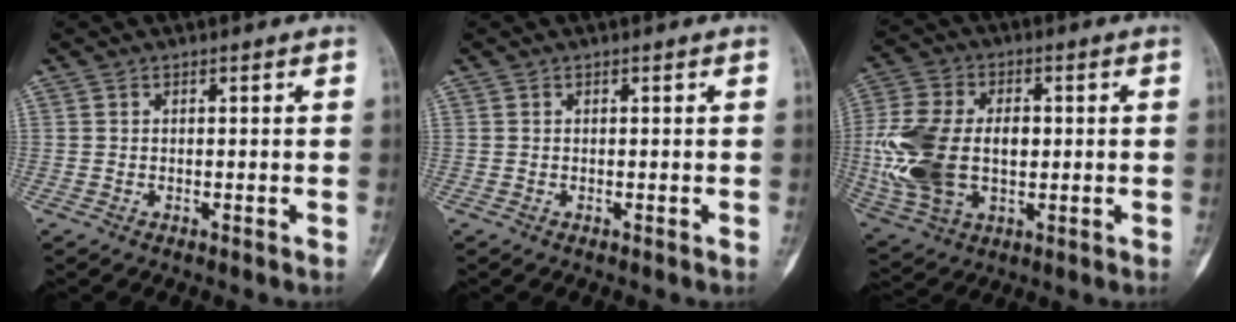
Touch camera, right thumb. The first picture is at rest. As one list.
[{"total": 0.0}, {"total": 17.9, "force": [-0.5, 11.4, 13.8], "torque": [-0.283, 0.007, -0.001]}]